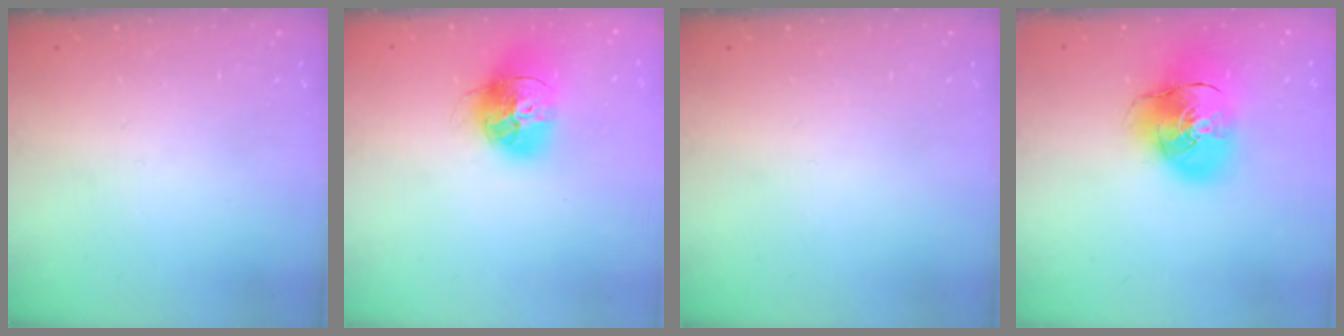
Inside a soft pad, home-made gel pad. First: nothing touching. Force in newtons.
{"total": 16.8, "press": 16.7, "slide": 1.5}
{"total": 0.0}
{"total": 15.9, "press": 15.6, "slide": 2.7}